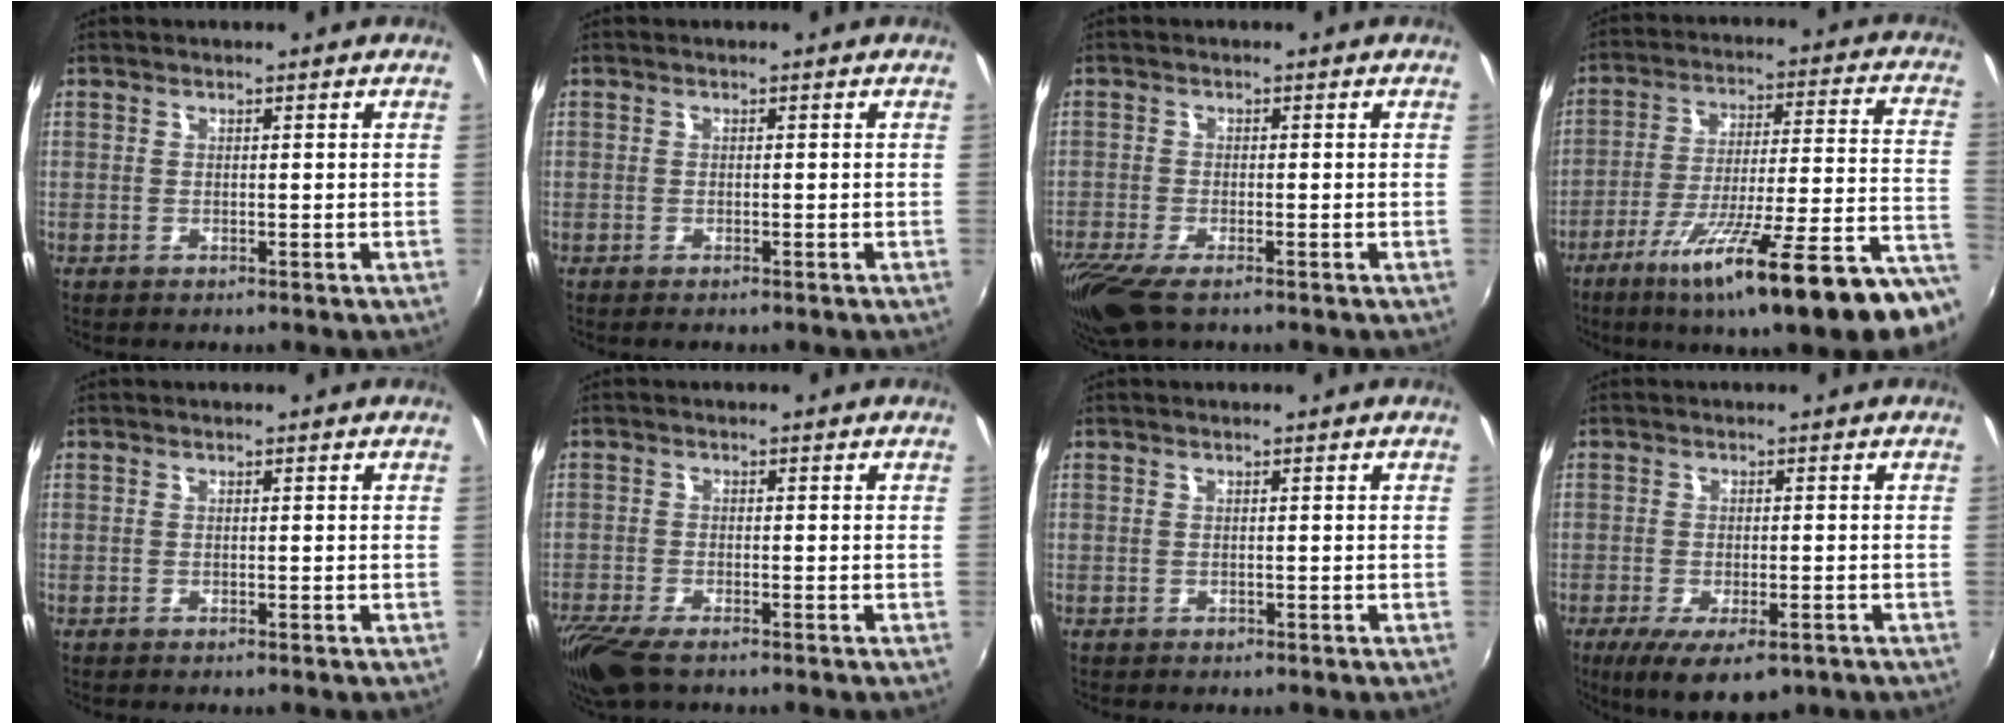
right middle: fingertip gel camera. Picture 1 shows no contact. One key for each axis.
{"total": 0.8, "fx": -0.6, "fy": 0.4, "fz": 0.1, "tx": -0.005, "ty": -0.002, "tz": -0.013}
{"total": 8.6, "fx": -6.2, "fy": 2.2, "fz": 5.5, "tx": -0.134, "ty": -0.043, "tz": -0.119}
{"total": 25.7, "fx": -17.2, "fy": 1.5, "fz": 19.1, "tx": -0.278, "ty": -0.074, "tz": -0.259}
{"total": 0.0}
{"total": 8.2, "fx": -6.1, "fy": 2.3, "fz": 5.0, "tx": -0.124, "ty": -0.040, "tz": -0.119}
{"total": 0.5, "fx": -0.3, "fy": 0.4, "fz": 0.1, "tx": -0.001, "ty": -0.003, "tz": -0.006}
{"total": 9.9, "fx": -5.9, "fy": 3.7, "fz": 7.0, "tx": -0.141, "ty": -0.037, "tz": -0.090}